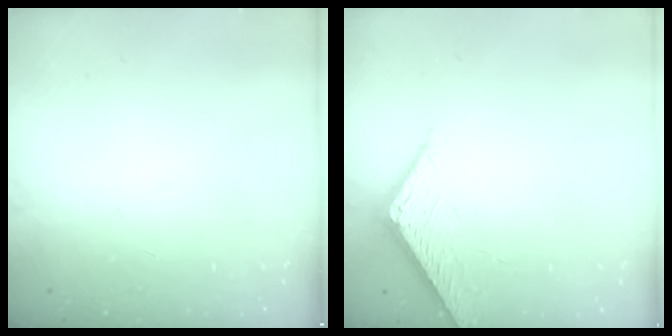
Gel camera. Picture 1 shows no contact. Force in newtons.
{"total": 7.4, "press": 7.4, "slide": 0.2}